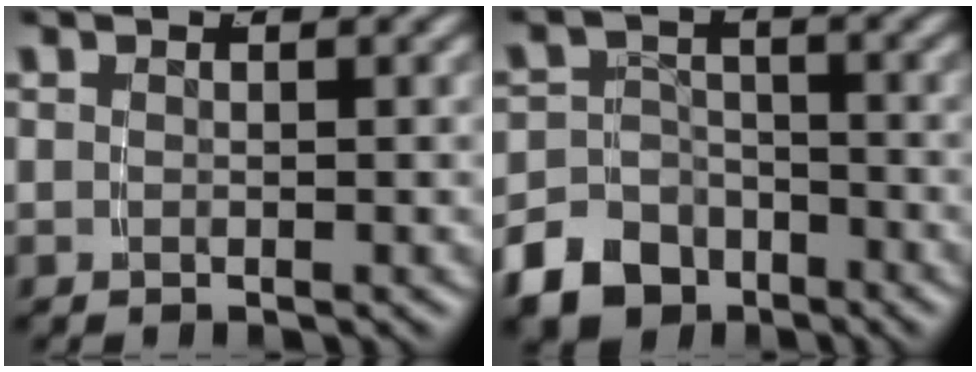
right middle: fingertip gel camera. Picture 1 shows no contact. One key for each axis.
{"total": 8.1, "fx": -5.1, "fy": 5.9, "fz": 2.2, "tx": -0.036, "ty": -0.025, "tz": -0.084}